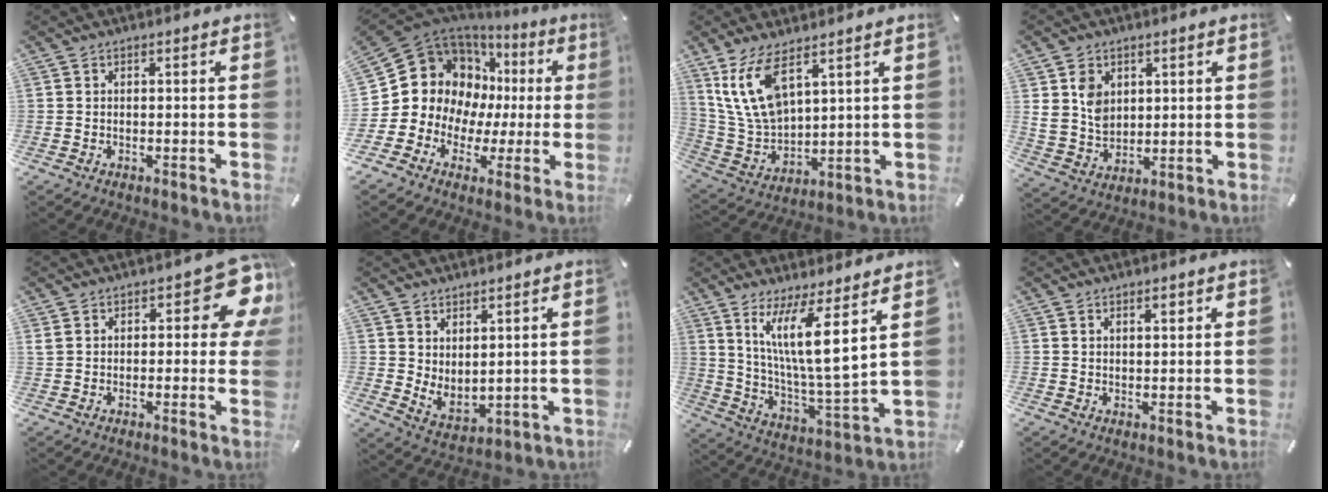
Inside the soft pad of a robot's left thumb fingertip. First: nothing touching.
{"total": 16.3, "force": [4.3, 14.1, 6.9], "torque": [-0.145, -0.048, 0.093]}
{"total": 12.4, "force": [7.7, 5.6, 7.9], "torque": [-0.196, -0.029, 0.144]}
{"total": 7.1, "force": [2.8, 6.1, 2.4], "torque": [-0.058, -0.004, 0.052]}
{"total": 13.6, "force": [6.6, 6.3, 10.0], "torque": [-0.122, -0.038, 0.113]}
{"total": 4.6, "force": [4.2, 1.9, 0.2], "torque": [-0.014, -0.038, 0.082]}
{"total": 13.0, "force": [7.8, 0.8, 10.4], "torque": [-0.204, -0.056, 0.122]}
{"total": 1.9, "force": [1.4, 0.7, 1.1], "torque": [-0.024, -0.001, 0.025]}